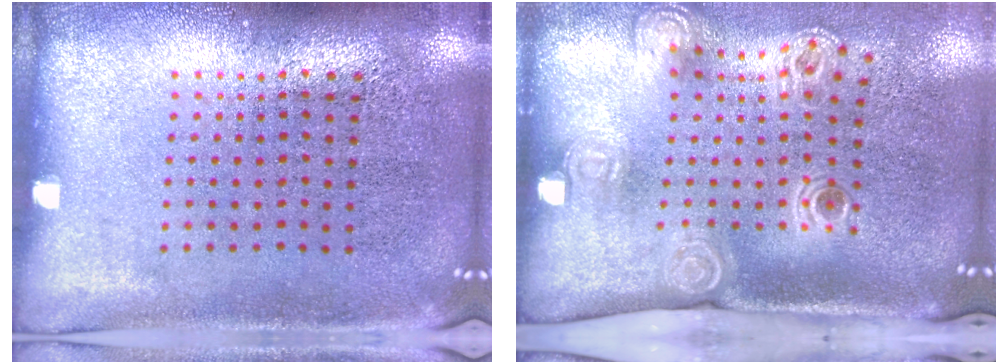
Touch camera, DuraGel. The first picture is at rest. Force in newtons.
{"total": 2.3, "press": 1.6, "slide": 1.7}